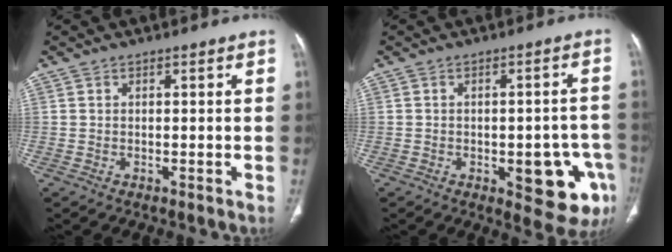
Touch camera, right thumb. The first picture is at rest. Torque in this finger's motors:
{"motor_torque": [2.66, 2.30, 0.36, -0.43, 0.26]}